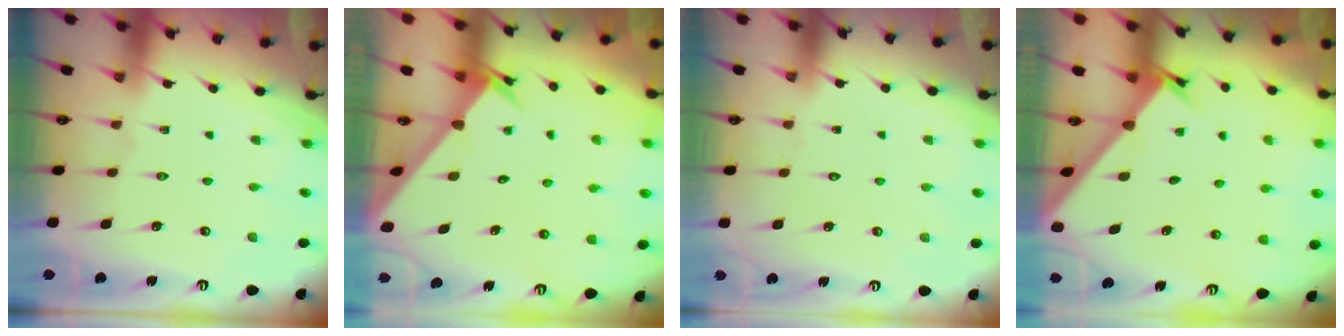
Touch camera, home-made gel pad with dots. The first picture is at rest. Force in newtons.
{"total": 2.9, "press": 2.9, "slide": 0.1}
{"total": 1.6, "press": 1.6, "slide": 0.0}
{"total": 1.7, "press": 1.7, "slide": 0.1}